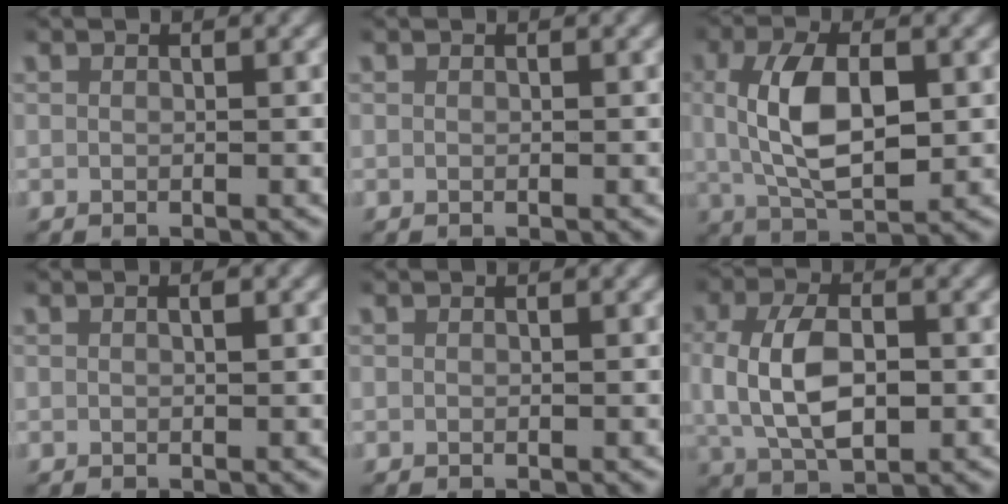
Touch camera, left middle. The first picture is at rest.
{"total": 0.0}
{"total": 6.9, "force": [0.4, 3.4, 6.0], "torque": [-0.119, -0.007, 0.013]}
{"total": 0.5, "force": [0.1, 0.1, 0.5], "torque": [-0.006, 0.001, 0.002]}
{"total": 0.0}
{"total": 6.7, "force": [-0.4, 4.3, 5.2], "torque": [-0.121, -0.009, 0.002]}